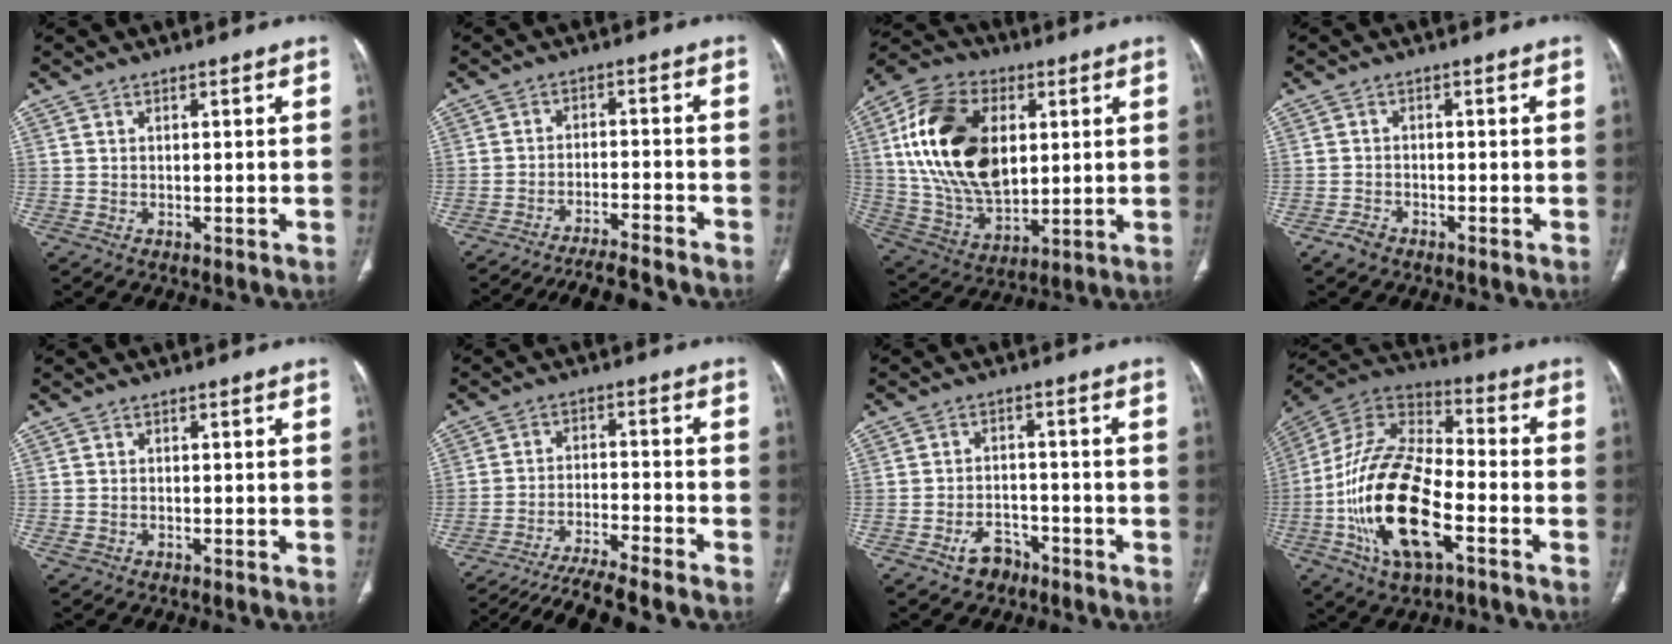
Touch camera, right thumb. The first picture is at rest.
{"total": 11.1, "force": [-10.5, 0.6, 3.4], "torque": [-0.052, 0.052, -0.158]}
{"total": 22.9, "force": [4.8, 14.2, 17.3], "torque": [-0.309, -0.008, 0.092]}
{"total": 2.3, "force": [-1.8, 1.2, 0.9], "torque": [-0.023, 0.007, -0.032]}
{"total": 1.2, "force": [-0.5, 0.9, 0.6], "torque": [-0.016, 0.005, -0.006]}
{"total": 15.3, "force": [-14.2, -0.2, 5.8], "torque": [-0.103, 0.054, -0.231]}
{"total": 4.9, "force": [-3.3, 3.3, 1.7], "torque": [-0.015, 0.029, -0.048]}
{"total": 22.8, "force": [-7.3, 10.7, 18.8], "torque": [-0.360, 0.037, -0.131]}